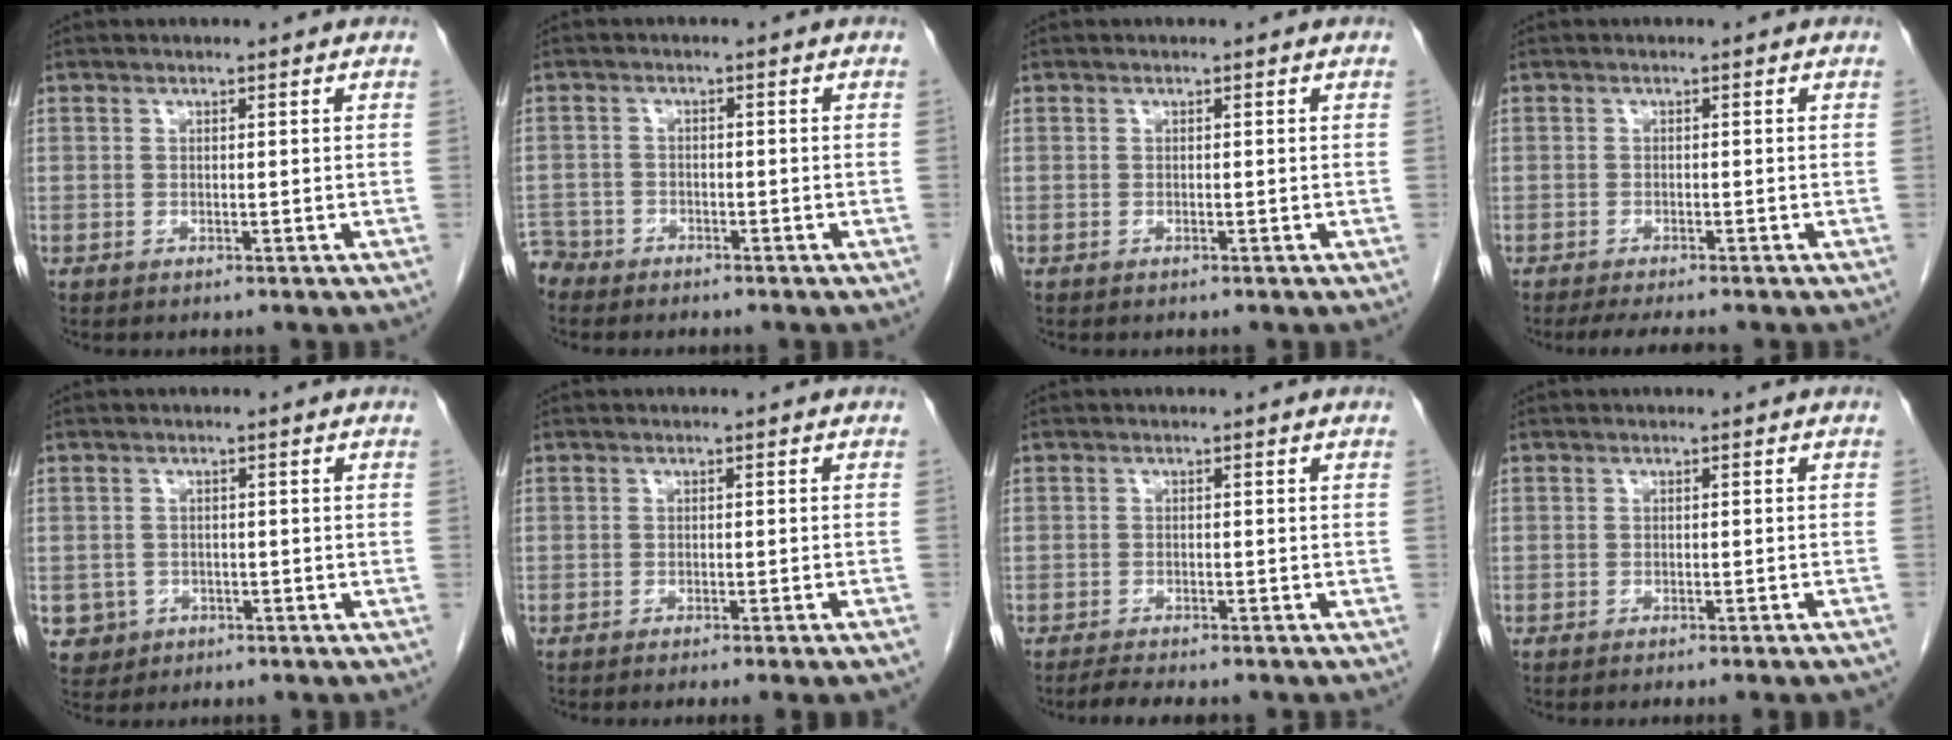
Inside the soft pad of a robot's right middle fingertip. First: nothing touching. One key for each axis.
{"total": 3.9, "fx": -3.5, "fy": 1.6, "fz": -0.4, "tx": 0.006, "ty": -0.003, "tz": -0.073}
{"total": 0.0}
{"total": 4.4, "fx": -3.7, "fy": 0.2, "fz": 2.3, "tx": -0.032, "ty": -0.010, "tz": -0.055}
{"total": 3.5, "fx": -1.4, "fy": 3.2, "fz": 0.1, "tx": -0.001, "ty": 0.008, "tz": -0.020}
{"total": 4.8, "fx": -3.7, "fy": -0.8, "fz": 2.9, "tx": -0.024, "ty": -0.004, "tz": -0.047}
{"total": 5.1, "fx": -4.5, "fy": 0.8, "fz": 2.3, "tx": -0.036, "ty": -0.011, "tz": -0.065}
{"total": 5.9, "fx": -5.1, "fy": -0.3, "fz": 3.0, "tx": -0.024, "ty": -0.002, "tz": -0.063}